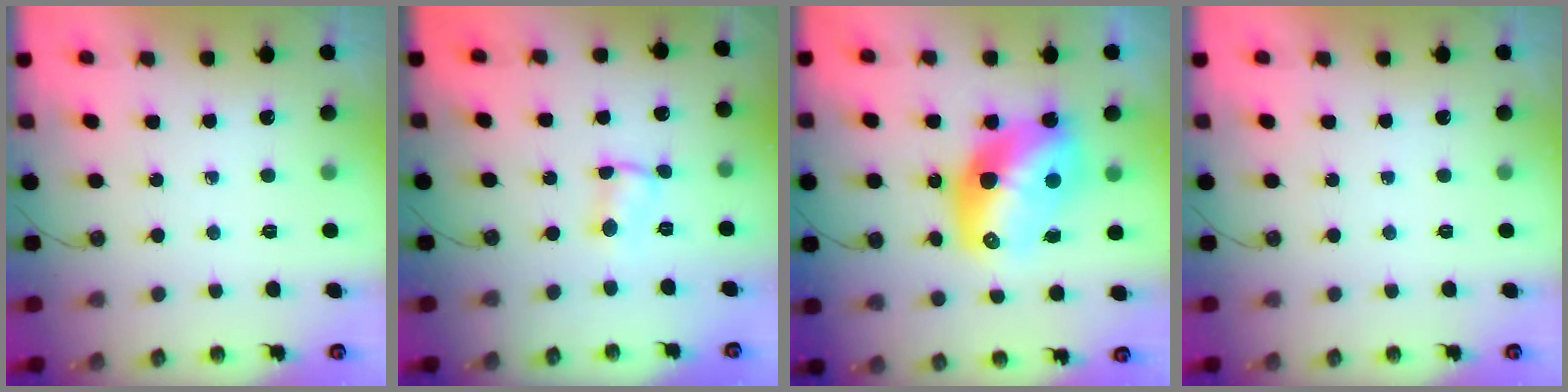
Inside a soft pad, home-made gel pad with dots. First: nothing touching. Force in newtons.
{"total": 1.4, "press": 1.4, "slide": 0.1}
{"total": 16.6, "press": 16.6, "slide": 1.4}
{"total": 0.0}